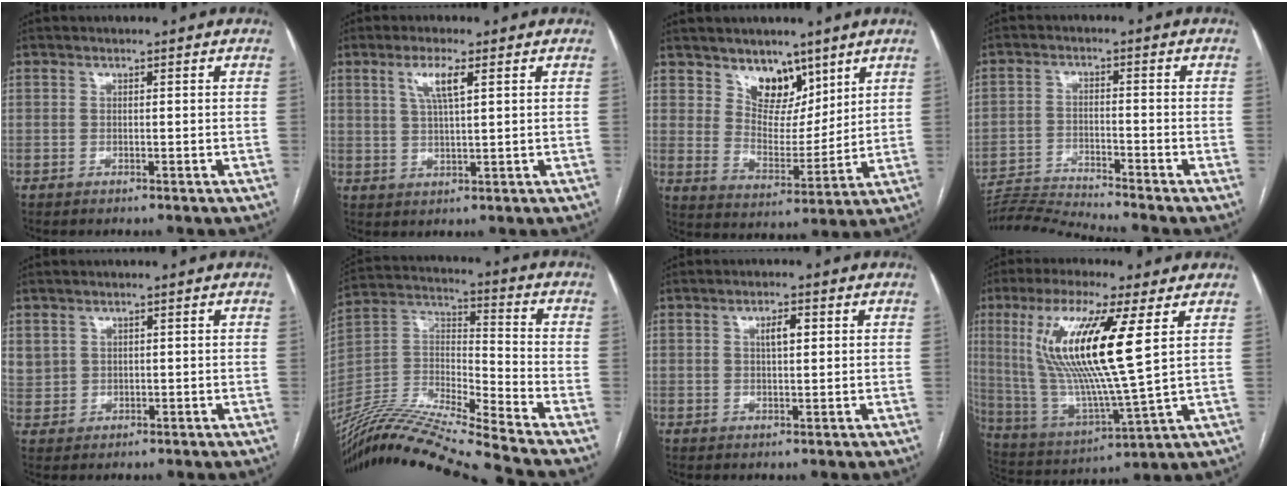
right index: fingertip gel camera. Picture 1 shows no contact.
{"total": 4.8, "force": [2.0, 0.6, 4.3], "torque": [-0.086, 0.004, 0.041]}
{"total": 8.2, "force": [5.6, 4.7, 3.8], "torque": [-0.057, -0.004, 0.106]}
{"total": 8.3, "force": [-7.9, -2.6, 0.5], "torque": [-0.015, -0.001, -0.146]}
{"total": 3.8, "force": [1.2, 3.5, 0.8], "torque": [-0.028, 0.013, 0.039]}
{"total": 20.7, "force": [-18.7, -1.7, 8.7], "torque": [-0.192, 0.003, -0.346]}
{"total": 2.8, "force": [0.8, 1.0, 2.5], "torque": [-0.041, 0.004, 0.013]}
{"total": 19.0, "force": [5.4, 1.3, 18.1], "torque": [-0.377, -0.008, 0.096]}